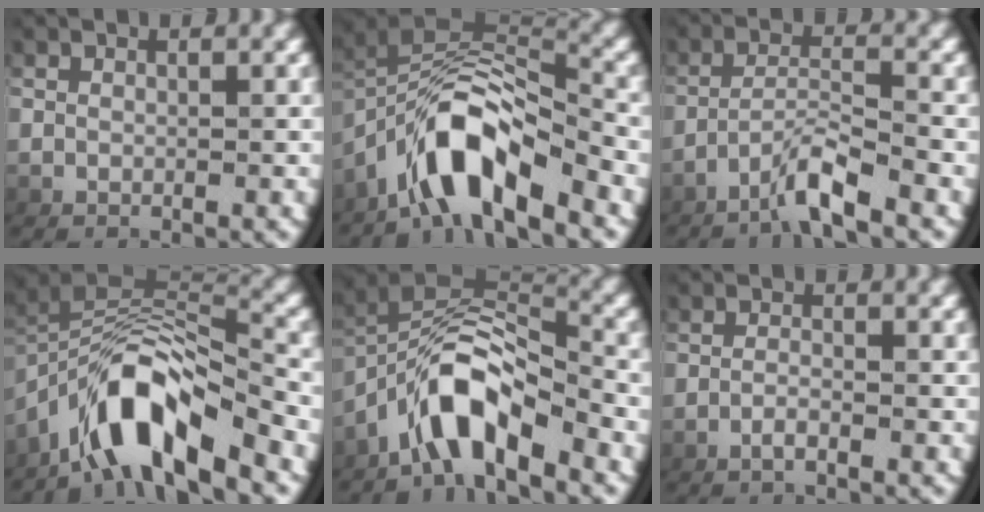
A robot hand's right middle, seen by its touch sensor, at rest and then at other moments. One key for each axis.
{"total": 7.3, "fx": -3.5, "fy": 3.6, "fz": 5.3, "tx": -0.101, "ty": -0.005, "tz": -0.055}
{"total": 3.3, "fx": -2.5, "fy": -0.1, "fz": 2.2, "tx": -0.042, "ty": 0.002, "tz": -0.044}
{"total": 7.9, "fx": -4.0, "fy": 3.7, "fz": 5.7, "tx": -0.104, "ty": -0.003, "tz": -0.063}
{"total": 6.1, "fx": -2.4, "fy": 3.5, "fz": 4.4, "tx": -0.091, "ty": -0.008, "tz": -0.036}
{"total": 1.4, "fx": -1.1, "fy": 0.1, "fz": 0.9, "tx": -0.026, "ty": -0.003, "tz": -0.020}